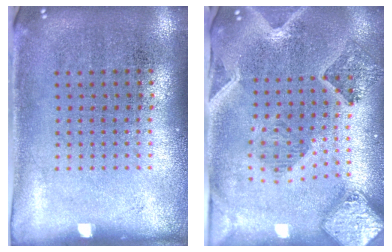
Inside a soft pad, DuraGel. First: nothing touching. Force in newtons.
{"total": 2.1, "press": 1.9, "slide": 0.7}